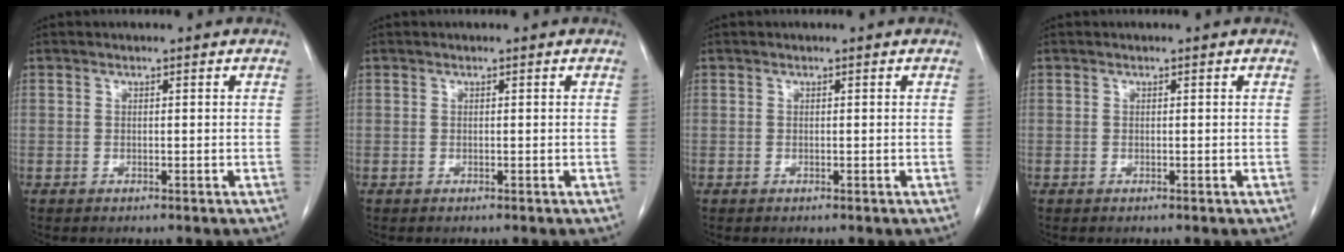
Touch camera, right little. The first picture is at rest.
{"total": 0.0}
{"total": 0.0}
{"total": 0.0}